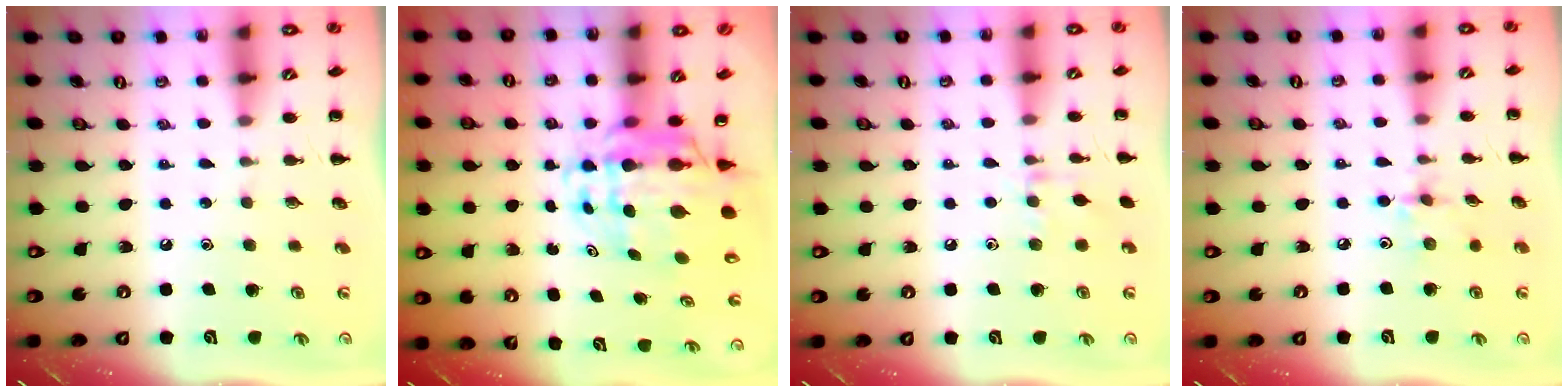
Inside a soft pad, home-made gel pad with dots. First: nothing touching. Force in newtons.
{"total": 9.2, "press": 8.8, "slide": 2.8}
{"total": 6.9, "press": 6.7, "slide": 1.9}
{"total": 2.4, "press": 2.4, "slide": 0.5}